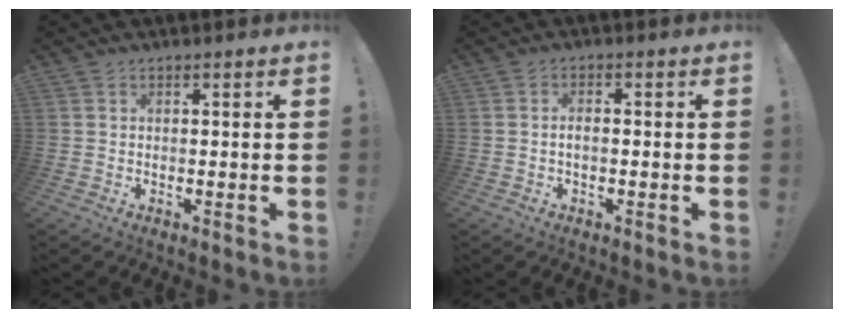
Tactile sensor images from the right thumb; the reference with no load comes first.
{"total": 2.1, "force": [-0.5, 0.7, 1.9], "torque": [-0.038, 0.003, -0.011]}